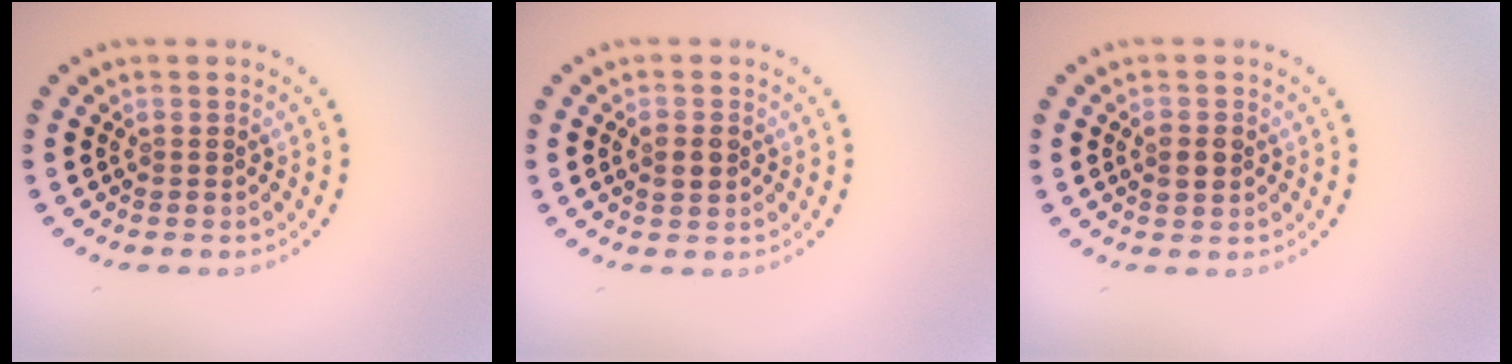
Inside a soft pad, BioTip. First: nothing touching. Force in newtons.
{"total": 1.6, "press": 1.6, "slide": 0.1}
{"total": 1.6, "press": 1.6, "slide": 0.1}